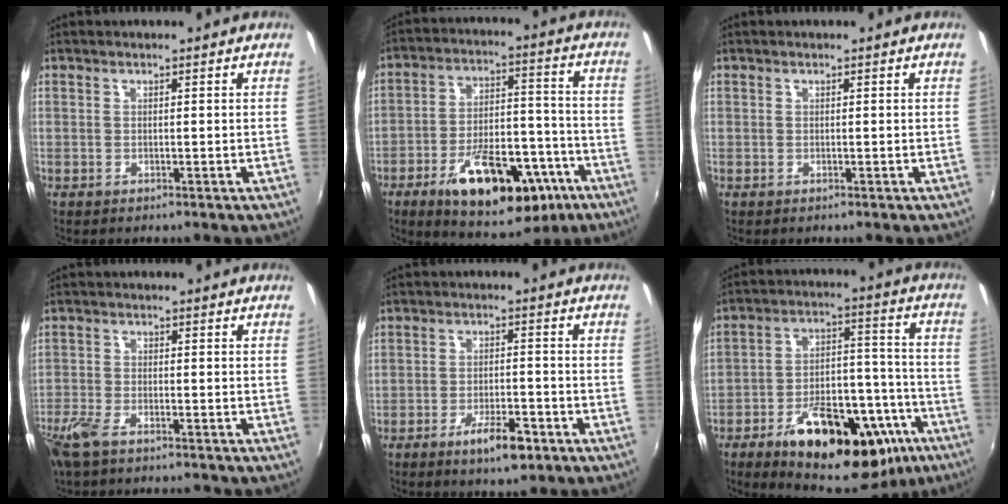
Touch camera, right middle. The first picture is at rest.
{"total": 20.0, "force": [-11.0, 8.9, 14.2], "torque": [-0.233, 0.008, -0.149]}
{"total": 0.0}
{"total": 6.8, "force": [-5.2, 2.3, 3.8], "torque": [-0.102, -0.019, -0.104]}
{"total": 6.2, "force": [-3.7, 1.8, 4.6], "torque": [-0.093, -0.005, -0.055]}
{"total": 24.9, "force": [-14.6, 11.5, 16.6], "torque": [-0.259, 0.016, -0.192]}